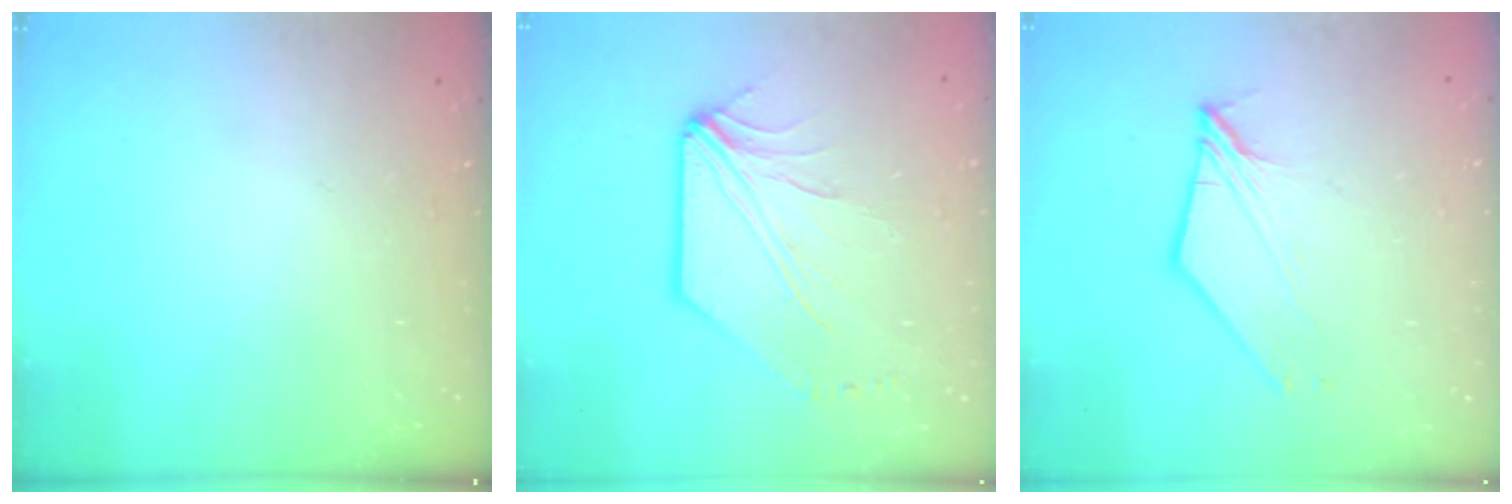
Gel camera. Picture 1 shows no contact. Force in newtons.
{"total": 6.4, "press": 6.3, "slide": 0.9}
{"total": 6.7, "press": 6.6, "slide": 1.2}